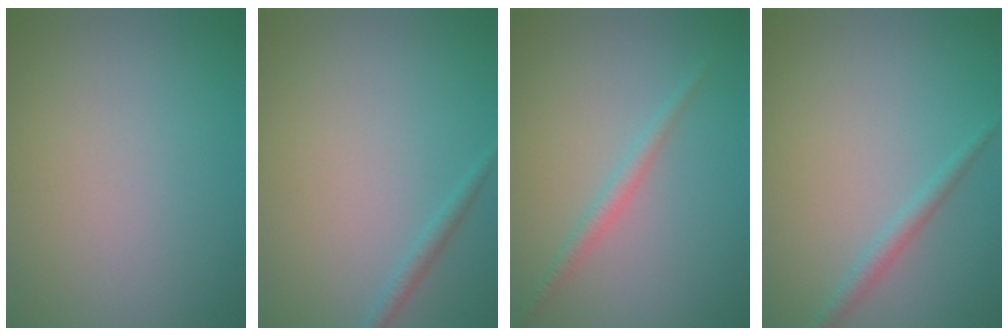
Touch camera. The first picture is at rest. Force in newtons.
{"total": 1.1, "press": 1.1, "slide": 0.1}
{"total": 1.6, "press": 1.6, "slide": 0.1}
{"total": 1.6, "press": 1.6, "slide": 0.1}